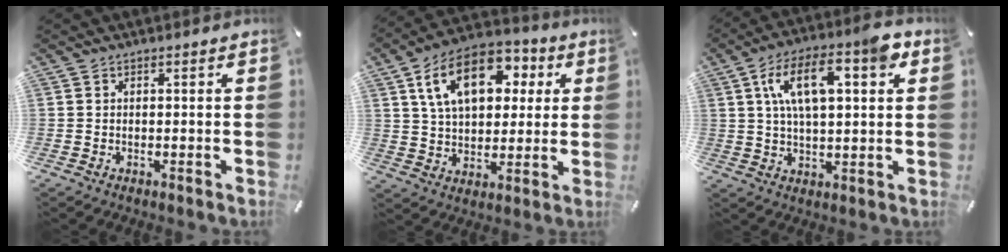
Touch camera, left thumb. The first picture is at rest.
{"total": 16.8, "force": [6.3, 10.9, 11.1], "torque": [-0.206, 0.000, 0.109]}
{"total": 14.3, "force": [5.4, 6.6, 11.5], "torque": [-0.194, 0.008, 0.092]}